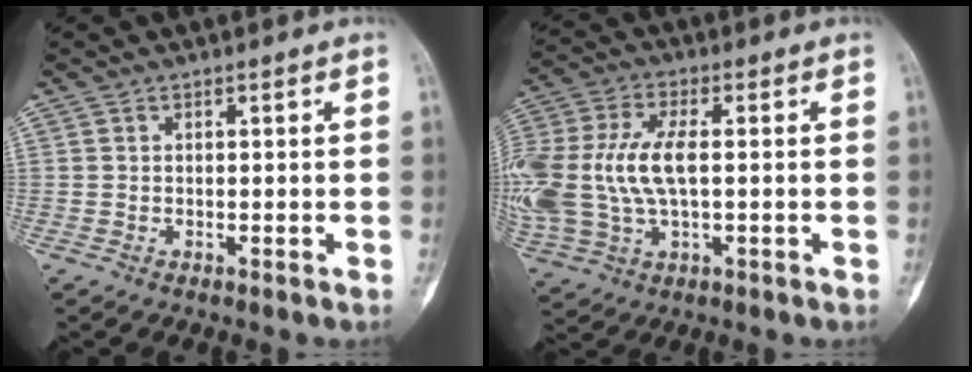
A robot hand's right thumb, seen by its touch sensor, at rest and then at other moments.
{"total": 19.4, "force": [0.0, 10.5, 16.3], "torque": [-0.399, 0.010, 0.004]}